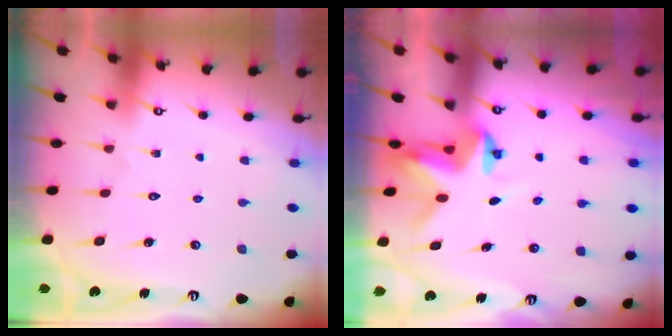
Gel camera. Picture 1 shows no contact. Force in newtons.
{"total": 3.6, "press": 3.6, "slide": 0.0}